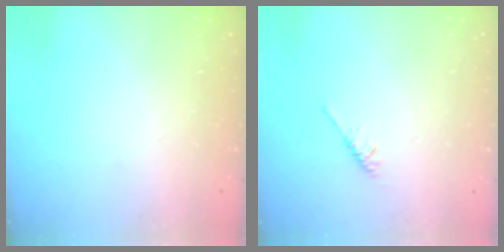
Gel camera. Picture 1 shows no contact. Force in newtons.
{"total": 3.3, "press": 3.2, "slide": 0.5}